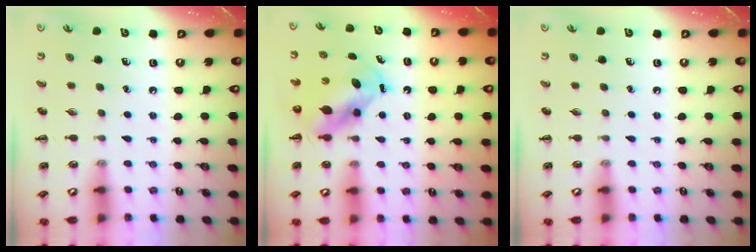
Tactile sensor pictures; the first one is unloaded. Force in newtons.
{"total": 5.8, "press": 5.6, "slide": 1.3}
{"total": 0.0}